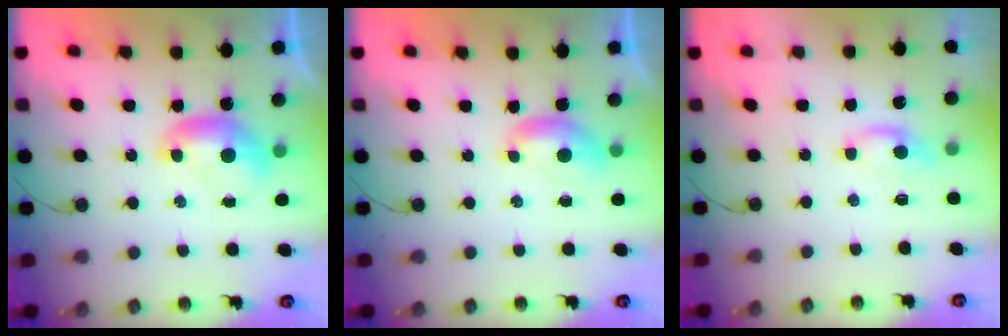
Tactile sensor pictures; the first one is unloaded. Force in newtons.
{"total": 1.7, "press": 1.6, "slide": 0.4}
{"total": 0.9, "press": 0.7, "slide": 0.6}